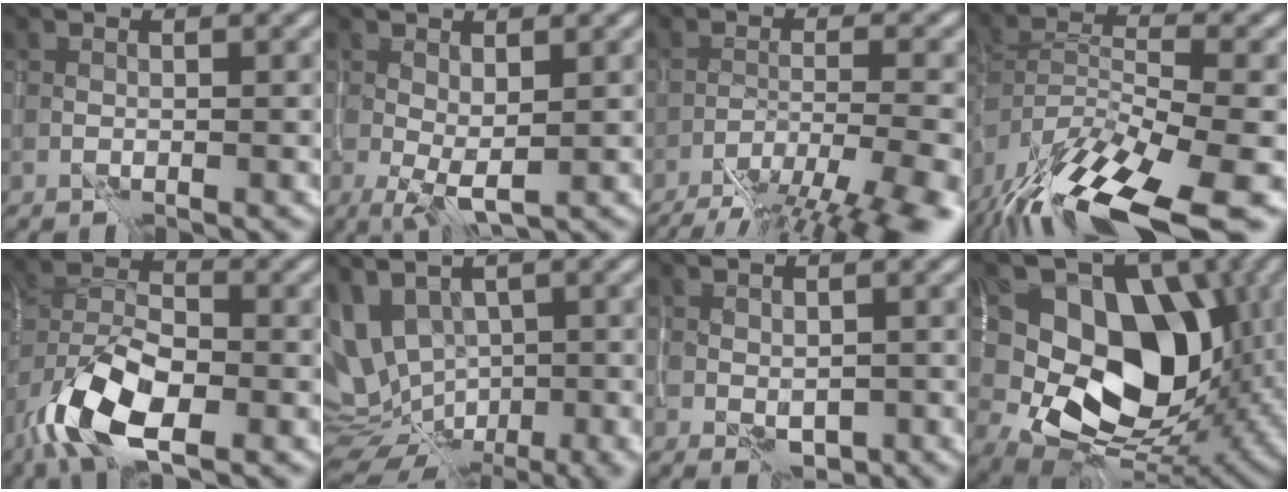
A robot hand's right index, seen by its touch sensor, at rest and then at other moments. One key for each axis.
{"total": 2.6, "fx": 0.3, "fy": 0.9, "fz": 2.5, "tx": -0.053, "ty": -0.008, "tz": 0.012}
{"total": 11.6, "fx": -9.5, "fy": 2.1, "fz": 6.3, "tx": -0.101, "ty": -0.020, "tz": -0.128}
{"total": 15.3, "fx": -11.3, "fy": 3.5, "fz": 9.8, "tx": -0.194, "ty": -0.016, "tz": -0.175}
{"total": 8.6, "fx": -4.5, "fy": 3.6, "fz": 6.5, "tx": -0.122, "ty": 0.002, "tz": -0.086}
{"total": 10.6, "fx": 0.2, "fy": 6.9, "fz": 8.0, "tx": -0.134, "ty": -0.013, "tz": 0.027}
{"total": 2.2, "fx": -0.1, "fy": 1.6, "fz": 1.6, "tx": -0.025, "ty": -0.011, "tz": 0.005}
{"total": 13.7, "fx": 2.3, "fy": 9.6, "fz": 9.5, "tx": -0.131, "ty": -0.003, "tz": 0.039}